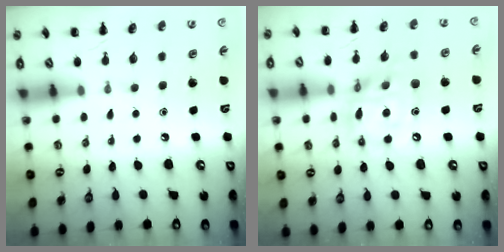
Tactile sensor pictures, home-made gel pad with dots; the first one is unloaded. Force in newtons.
{"total": 14.5, "press": 14.0, "slide": 3.6}